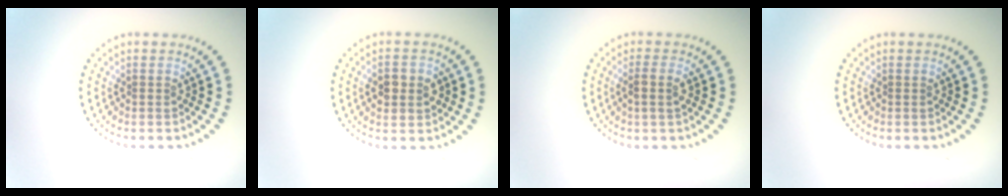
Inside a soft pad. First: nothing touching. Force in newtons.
{"total": 2.7, "press": 2.7, "slide": 0.1}
{"total": 1.8, "press": 1.5, "slide": 1.0}
{"total": 0.0}